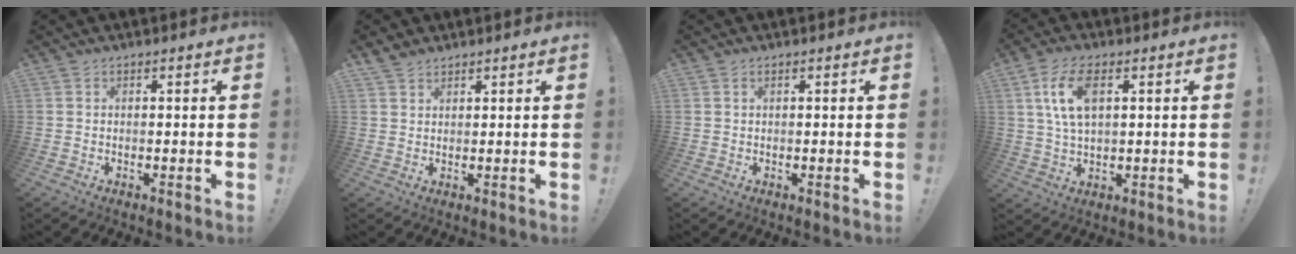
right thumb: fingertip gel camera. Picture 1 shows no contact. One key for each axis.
{"total": 2.9, "fx": 2.5, "fy": 1.4, "fz": 0.7, "tx": -0.003, "ty": -0.017, "tz": 0.046}
{"total": 0.6, "fx": 0.4, "fy": 0.2, "fz": 0.4, "tx": -0.008, "ty": 0.001, "tz": 0.009}
{"total": 10.5, "fx": 3.5, "fy": 5.4, "fz": 8.3, "tx": -0.149, "ty": -0.001, "tz": 0.064}